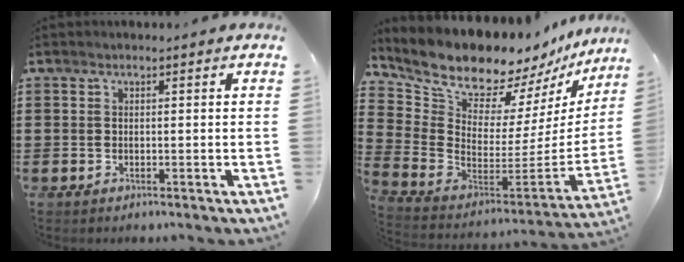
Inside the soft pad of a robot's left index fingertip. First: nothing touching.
{"total": 11.7, "force": [10.7, 3.7, 2.9], "torque": [-0.112, -0.088, 0.193]}